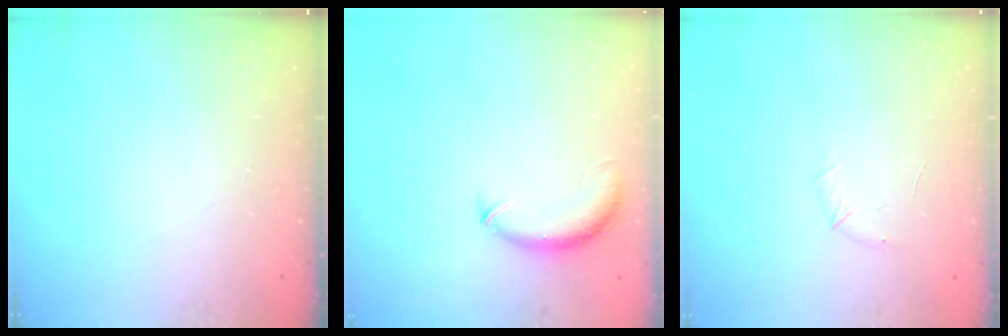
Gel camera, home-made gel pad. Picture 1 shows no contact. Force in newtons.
{"total": 8.7, "press": 8.6, "slide": 1.6}
{"total": 5.0, "press": 4.8, "slide": 1.4}